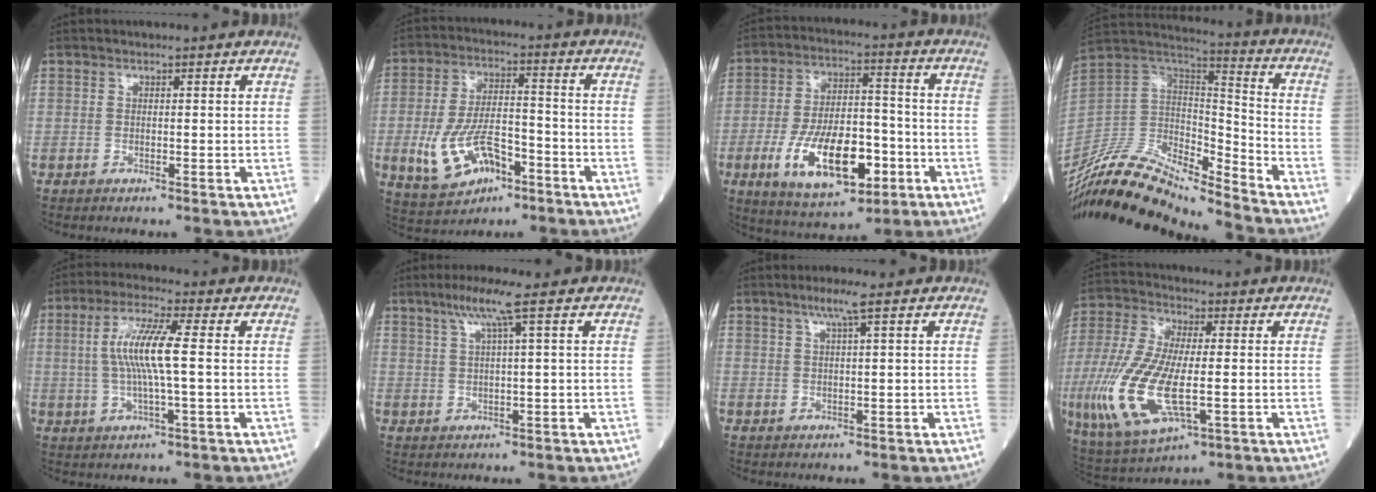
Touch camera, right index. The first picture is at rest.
{"total": 11.3, "force": [-4.6, 5.6, 8.6], "torque": [-0.182, 0.005, -0.073]}
{"total": 15.1, "force": [-5.4, 6.3, 12.7], "torque": [-0.235, -0.001, -0.085]}
{"total": 20.3, "force": [-18.8, 2.2, 7.4], "torque": [-0.157, 0.023, -0.344]}
{"total": 8.5, "force": [0.8, 0.4, 8.4], "torque": [-0.174, 0.005, 0.013]}
{"total": 4.9, "force": [2.7, -1.0, 4.0], "torque": [-0.087, 0.008, 0.055]}
{"total": 2.9, "force": [1.7, -0.6, 2.3], "torque": [-0.053, 0.001, 0.035]}
{"total": 15.7, "force": [-3.3, 5.4, 14.3], "torque": [-0.322, -0.019, -0.055]}